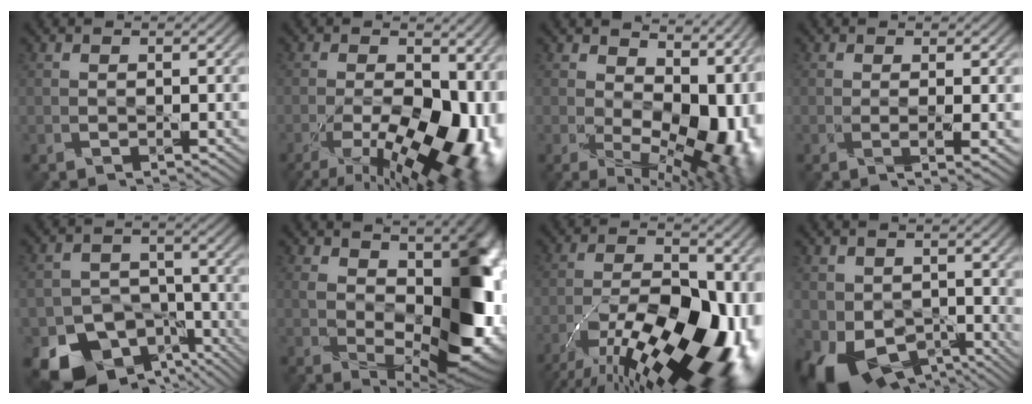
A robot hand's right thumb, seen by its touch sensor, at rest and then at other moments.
{"total": 18.6, "force": [-6.4, 9.3, 14.8], "torque": [-0.207, -0.041, -0.070]}
{"total": 13.6, "force": [0.9, 8.6, 10.6], "torque": [-0.146, -0.032, 0.048]}
{"total": 2.3, "force": [0.1, 0.3, 2.3], "torque": [-0.048, -0.003, 0.000]}
{"total": 13.5, "force": [-8.5, 9.2, 5.2], "torque": [-0.106, -0.032, -0.122]}
{"total": 14.0, "force": [1.7, 7.3, 11.8], "torque": [-0.170, -0.017, 0.036]}
{"total": 20.7, "force": [-10.3, 9.2, 15.4], "torque": [-0.212, -0.025, -0.153]}
{"total": 10.1, "force": [-0.9, 7.4, 6.8], "torque": [-0.149, -0.032, -0.010]}